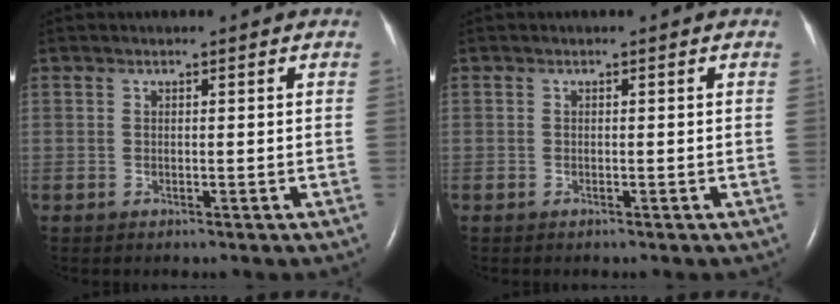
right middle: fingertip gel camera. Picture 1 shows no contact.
{"total": 0.0}